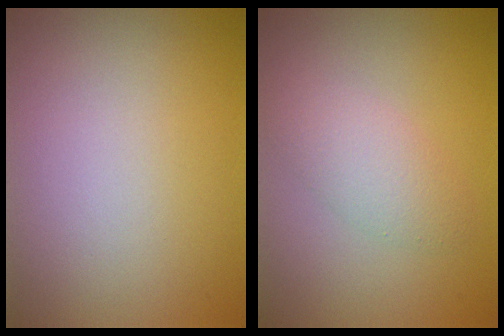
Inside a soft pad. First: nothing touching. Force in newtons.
{"total": 2.5, "press": 2.5, "slide": 0.2}